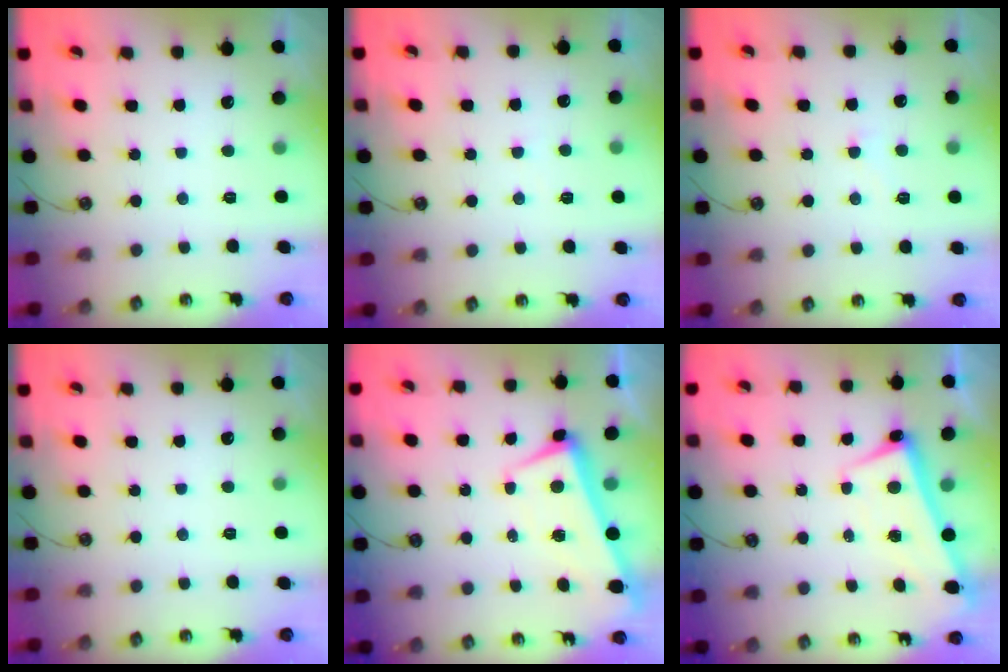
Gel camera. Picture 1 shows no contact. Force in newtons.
{"total": 6.5, "press": 6.5, "slide": 0.2}
{"total": 5.0, "press": 4.9, "slide": 0.9}
{"total": 0.0}
{"total": 2.2, "press": 2.1, "slide": 0.7}
{"total": 2.5, "press": 2.4, "slide": 0.7}